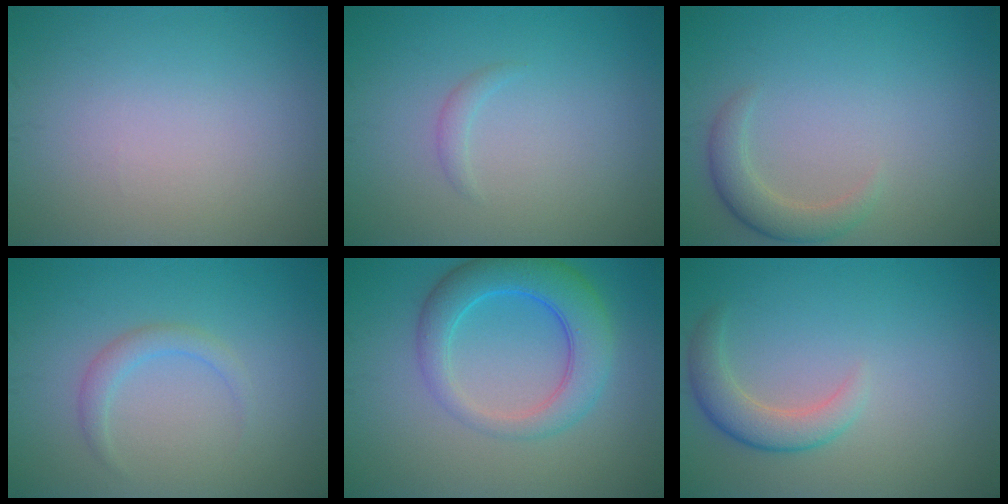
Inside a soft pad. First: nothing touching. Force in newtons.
{"total": 0.8, "press": 0.8, "slide": 0.1}
{"total": 2.6, "press": 2.6, "slide": 0.1}
{"total": 1.7, "press": 1.7, "slide": 0.1}
{"total": 5.8, "press": 5.8, "slide": 0.4}
{"total": 3.0, "press": 3.0, "slide": 0.4}